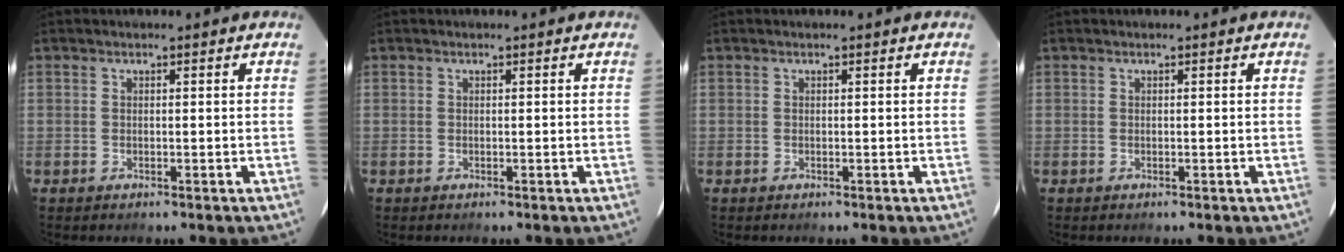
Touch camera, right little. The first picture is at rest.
{"total": 0.0}
{"total": 0.0}
{"total": 0.0}